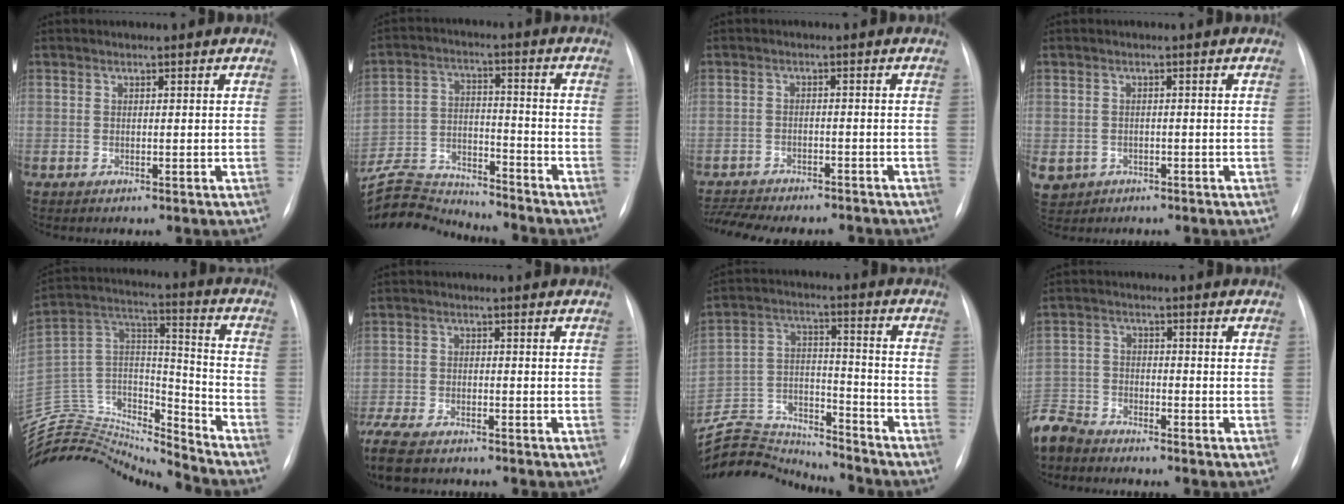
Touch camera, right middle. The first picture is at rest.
{"total": 14.4, "force": [-14.3, 1.1, 1.7], "torque": [-0.036, 0.022, -0.240]}
{"total": 11.6, "force": [-10.7, 2.6, 3.9], "torque": [-0.077, 0.003, -0.144]}
{"total": 4.8, "force": [-2.3, 4.1, 0.9], "torque": [-0.022, 0.001, -0.030]}
{"total": 20.9, "force": [-20.6, 2.5, 2.7], "torque": [-0.052, 0.064, -0.343]}
{"total": 12.5, "force": [-9.8, 4.8, 6.0], "torque": [-0.153, -0.024, -0.158]}
{"total": 15.9, "force": [-15.8, 1.5, 1.7], "torque": [-0.035, 0.031, -0.262]}
{"total": 7.7, "force": [-7.3, 2.2, 1.0], "torque": [-0.023, -0.012, -0.144]}